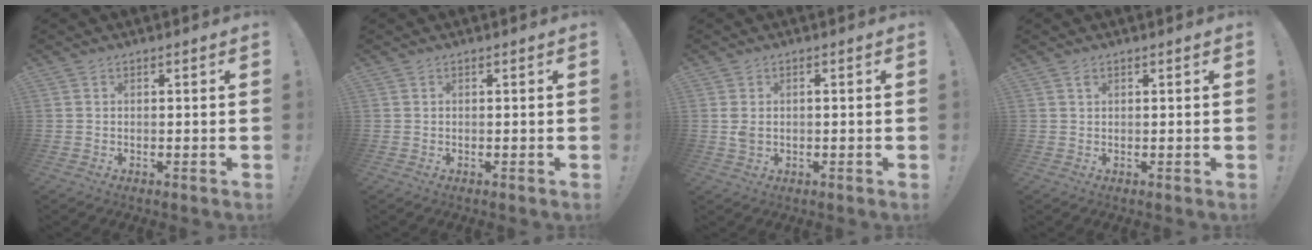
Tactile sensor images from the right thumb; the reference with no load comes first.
{"total": 0.0}
{"total": 2.3, "force": [-0.1, 1.4, 1.8], "torque": [-0.040, 0.009, 0.000]}
{"total": 0.6, "force": [0.2, 0.5, 0.2], "torque": [-0.006, 0.001, 0.005]}